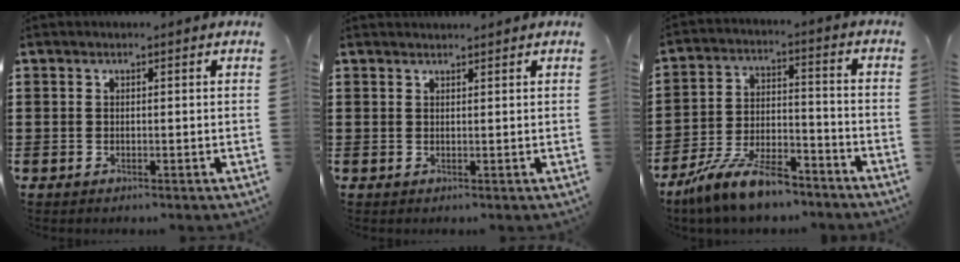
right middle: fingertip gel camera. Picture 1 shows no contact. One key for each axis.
{"total": 1.1, "fx": 1.1, "fy": -0.2, "fz": 0.0, "tx": -0.002, "ty": -0.002, "tz": 0.022}
{"total": 10.4, "fx": -8.6, "fy": 2.1, "fz": 5.4, "tx": -0.112, "ty": 0.018, "tz": -0.168}